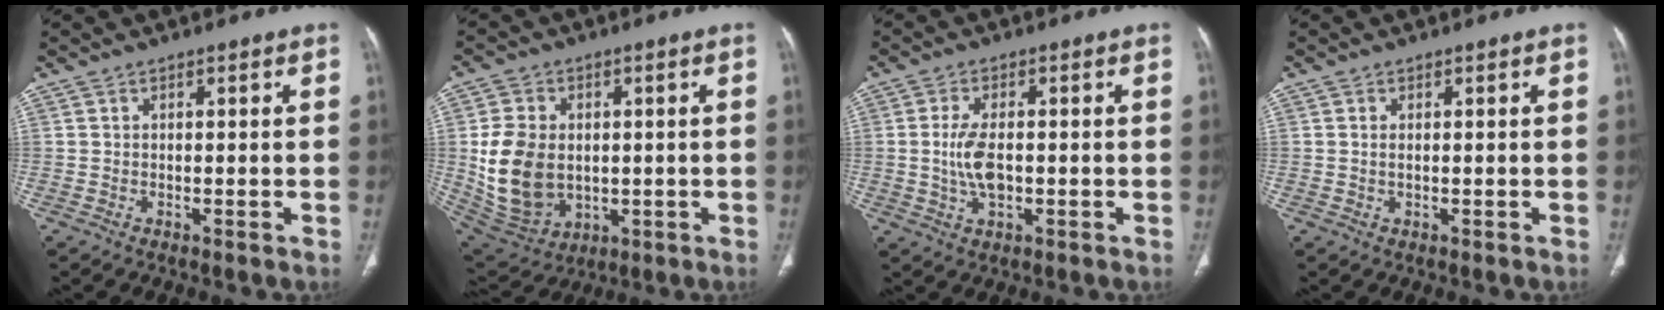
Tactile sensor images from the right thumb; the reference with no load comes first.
{"total": 15.1, "force": [0.2, 11.2, 10.1], "torque": [-0.177, -0.008, 0.029]}
{"total": 6.2, "force": [-0.3, 3.0, 5.4], "torque": [-0.114, -0.002, -0.007]}
{"total": 0.9, "force": [0.2, 0.4, 0.8], "torque": [-0.019, -0.001, 0.004]}